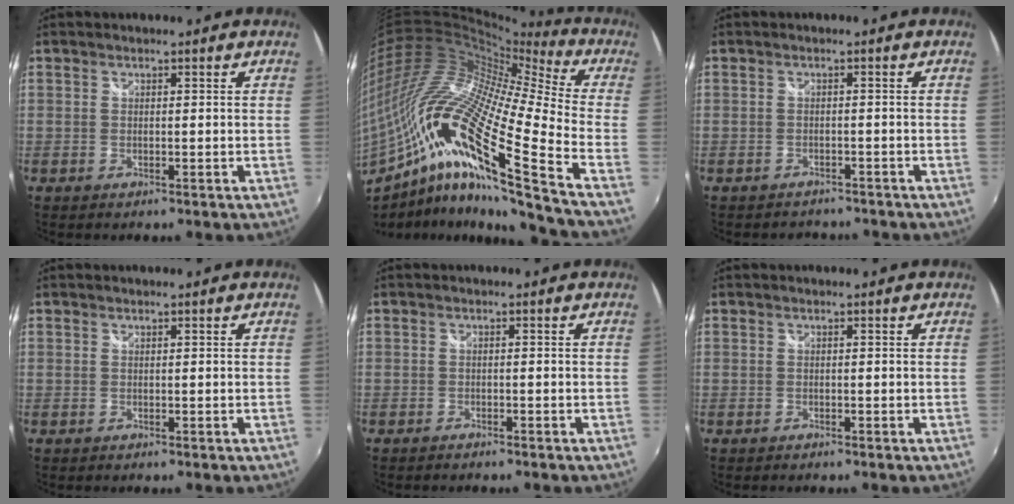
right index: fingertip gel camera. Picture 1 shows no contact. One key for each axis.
{"total": 25.1, "fx": -10.1, "fy": 2.3, "fz": 22.8, "tx": -0.364, "ty": -0.071, "tz": -0.199}
{"total": 3.7, "fx": -3.3, "fy": 1.7, "fz": 0.5, "tx": -0.018, "ty": -0.009, "tz": -0.047}
{"total": 0.0}
{"total": 1.2, "fx": -1.0, "fy": 0.3, "fz": 0.5, "tx": -0.012, "ty": -0.005, "tz": -0.018}
{"total": 0.0}